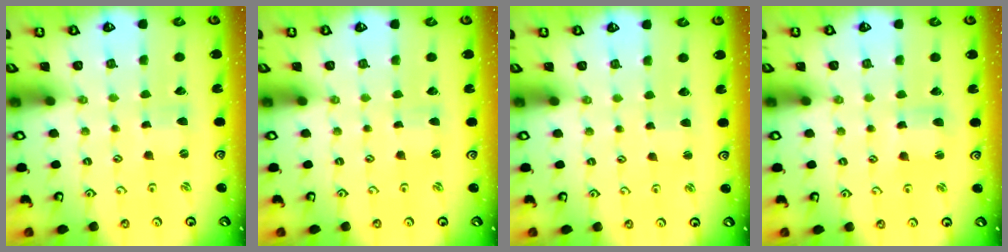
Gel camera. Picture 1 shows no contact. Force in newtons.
{"total": 0.0}
{"total": 2.7, "press": 2.7, "slide": 0.2}
{"total": 3.7, "press": 3.7, "slide": 0.3}